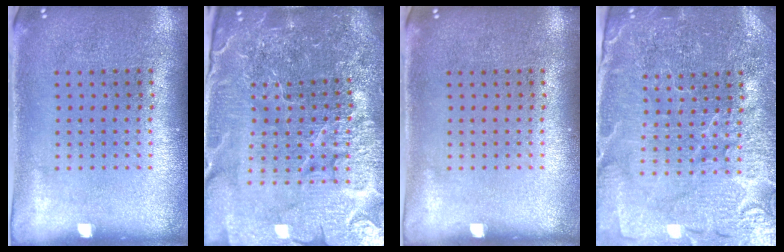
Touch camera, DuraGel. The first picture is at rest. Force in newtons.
{"total": 6.3, "press": 5.6, "slide": 2.9}
{"total": 0.0}
{"total": 4.2, "press": 4.0, "slide": 1.2}